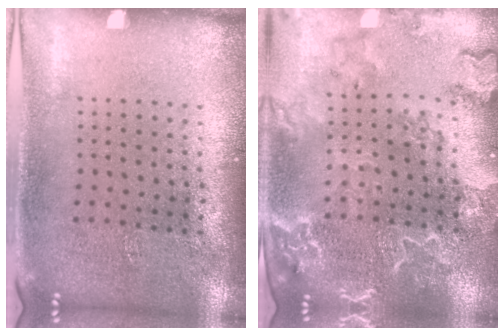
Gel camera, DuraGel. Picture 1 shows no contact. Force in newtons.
{"total": 2.7, "press": 2.5, "slide": 1.0}